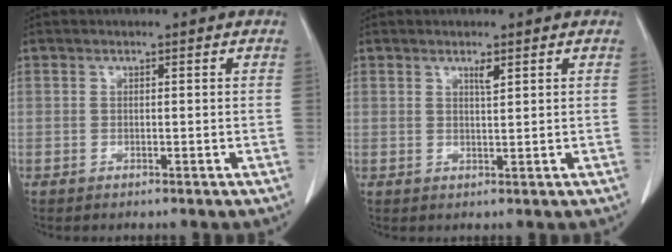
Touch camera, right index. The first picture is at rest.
{"total": 1.4, "force": [0.9, 0.1, 1.0], "torque": [-0.020, -0.005, 0.015]}